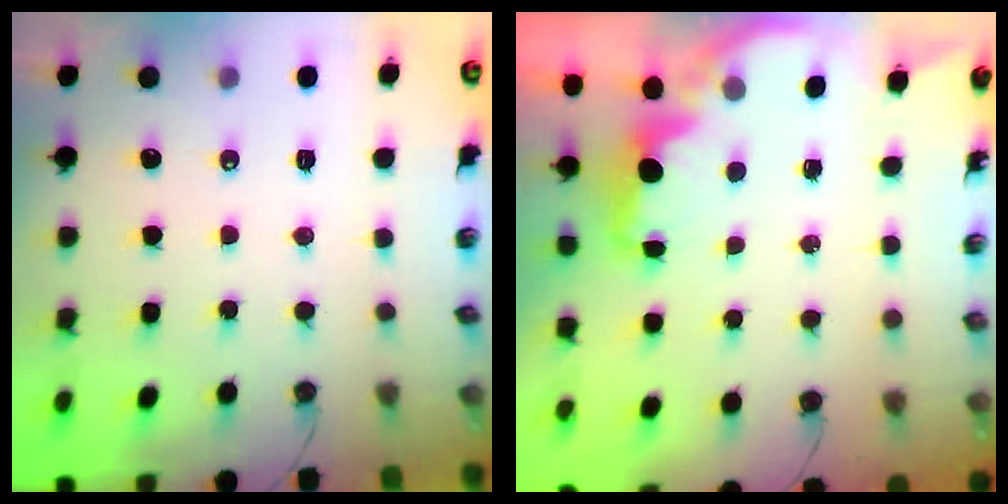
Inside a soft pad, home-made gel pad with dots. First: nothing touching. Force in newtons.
{"total": 2.4, "press": 2.3, "slide": 0.8}